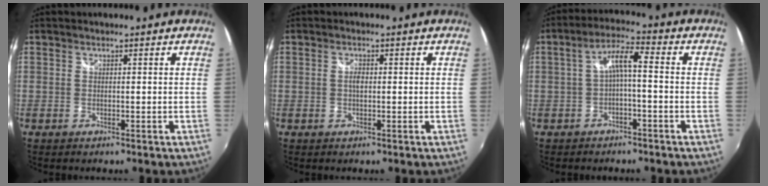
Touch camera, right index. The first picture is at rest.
{"total": 1.5, "force": [-0.1, 0.7, 1.3], "torque": [-0.026, 0.002, -0.003]}
{"total": 5.3, "force": [-1.2, 0.9, 5.1], "torque": [-0.107, 0.014, -0.021]}